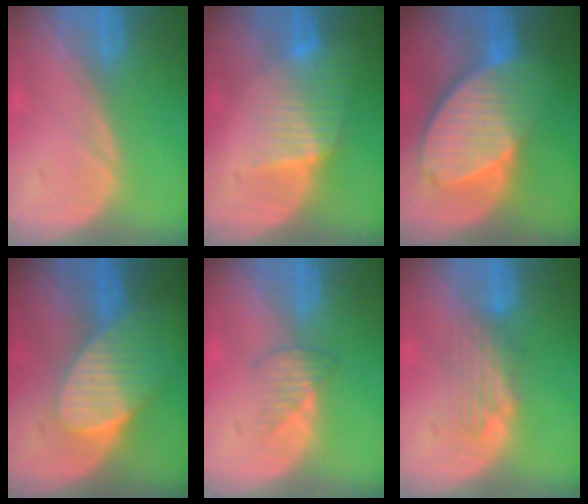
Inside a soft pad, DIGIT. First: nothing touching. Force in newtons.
{"total": 6.5, "press": 5.8, "slide": 3.0}
{"total": 10.3, "press": 9.0, "slide": 5.1}
{"total": 7.5, "press": 7.1, "slide": 2.3}
{"total": 2.5, "press": 2.5, "slide": 0.2}
{"total": 3.9, "press": 3.7, "slide": 1.0}